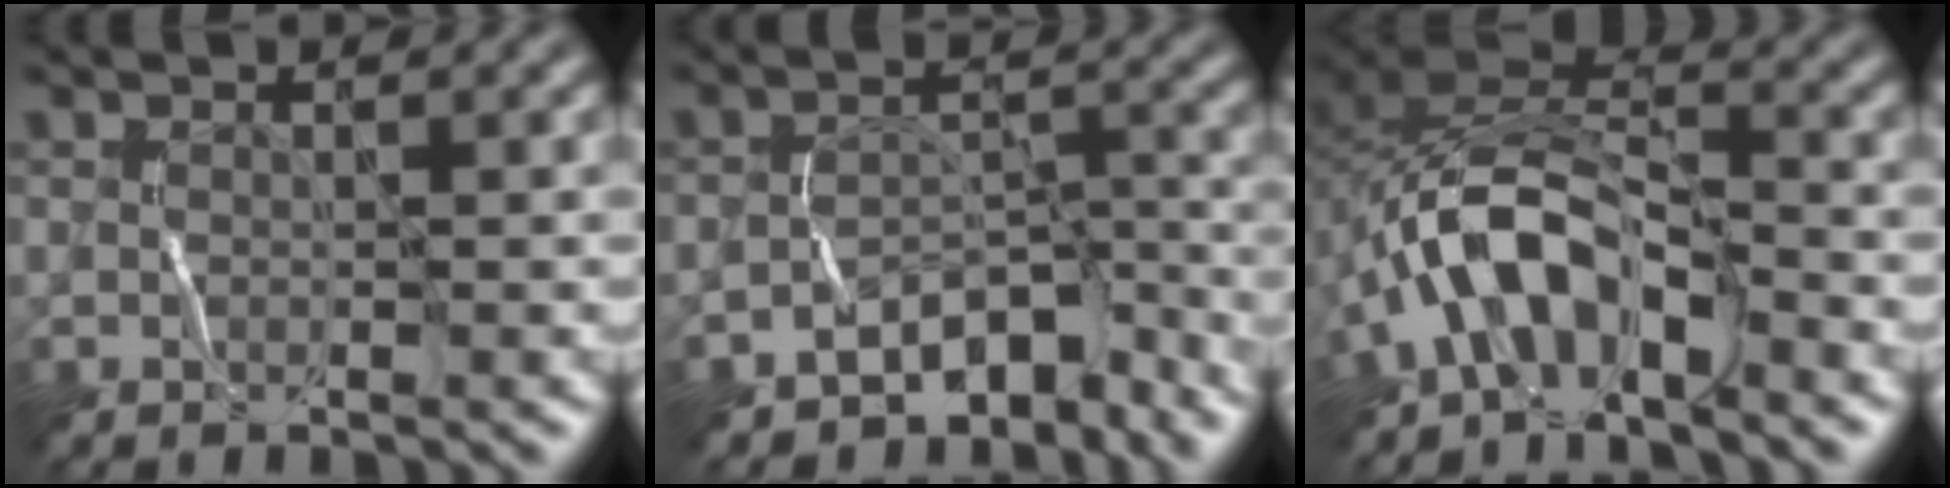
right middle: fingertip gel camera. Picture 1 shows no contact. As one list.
[{"total": 5.9, "force": [-5.1, 2.6, 1.5], "torque": [-0.003, 0.000, -0.081]}, {"total": 7.1, "force": [-3.8, 3.3, 5.0], "torque": [-0.091, 0.019, -0.078]}]